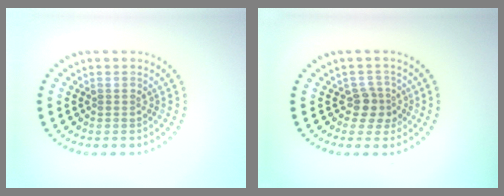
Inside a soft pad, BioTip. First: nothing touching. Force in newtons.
{"total": 2.3, "press": 1.8, "slide": 1.4}